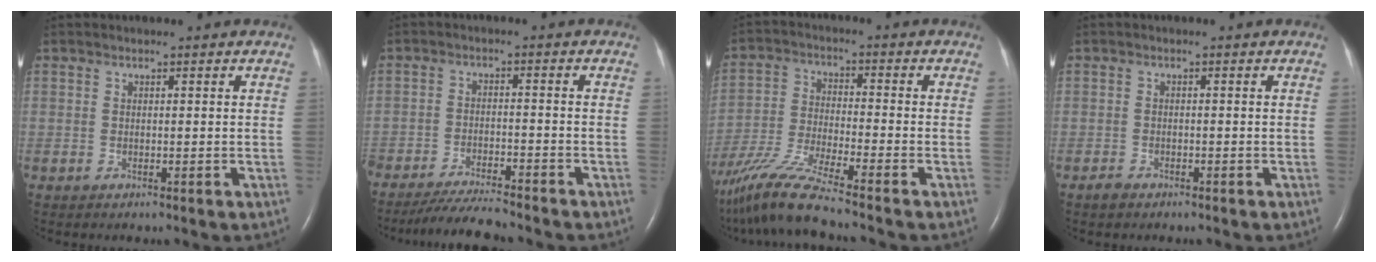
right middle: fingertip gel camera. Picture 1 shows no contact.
{"total": 7.3, "force": [-6.8, 0.1, 2.6], "torque": [-0.044, -0.021, -0.117]}
{"total": 11.1, "force": [-9.4, -1.3, 5.8], "torque": [-0.123, -0.030, -0.181]}
{"total": 1.3, "force": [-1.0, 0.7, 0.4], "torque": [-0.013, 0.000, -0.017]}